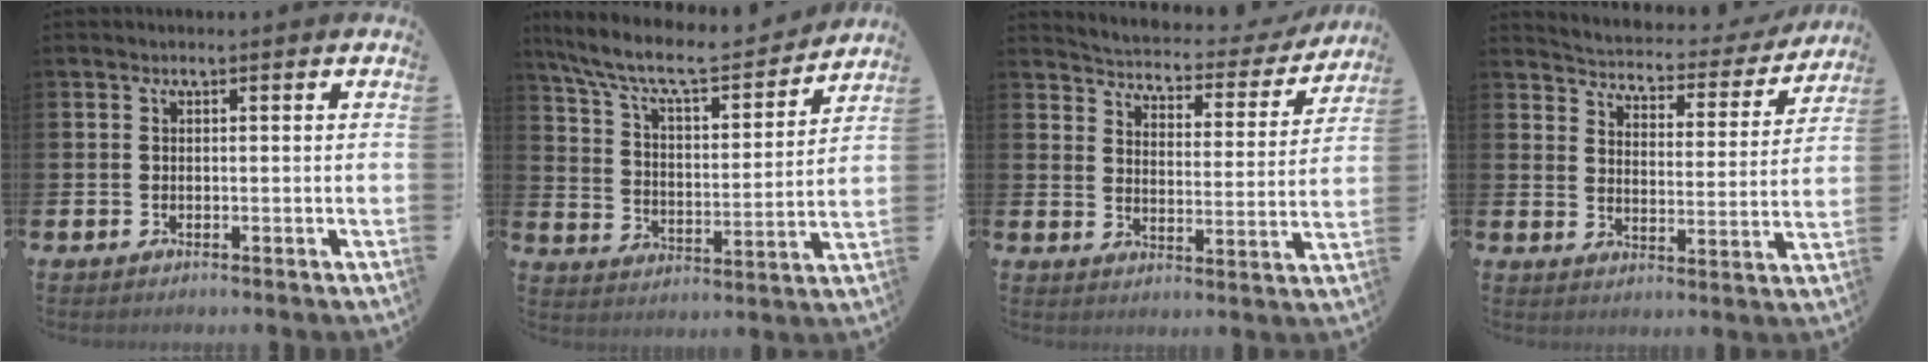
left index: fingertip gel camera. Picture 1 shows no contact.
{"total": 9.5, "force": [8.4, 2.2, 3.7], "torque": [-0.114, -0.054, 0.143]}
{"total": 4.2, "force": [4.1, 1.0, 0.5], "torque": [-0.025, -0.041, 0.060]}
{"total": 4.2, "force": [4.0, 1.1, 0.4], "torque": [-0.022, -0.041, 0.059]}